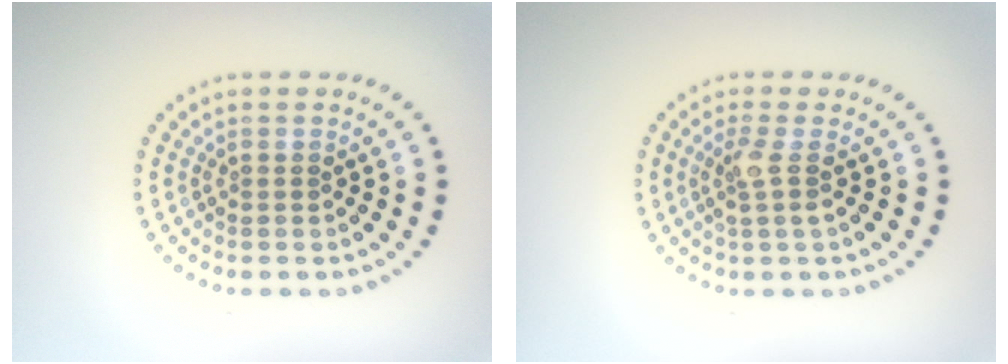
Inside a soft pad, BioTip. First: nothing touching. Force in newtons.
{"total": 1.9, "press": 1.5, "slide": 1.1}